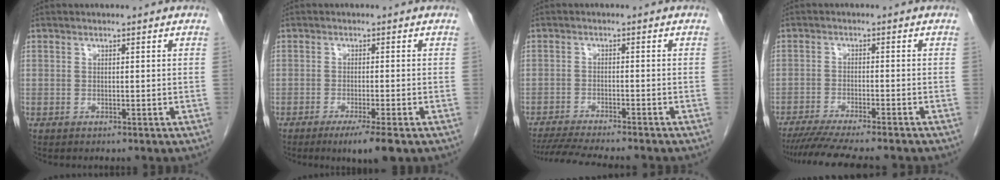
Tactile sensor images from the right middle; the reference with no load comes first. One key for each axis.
{"total": 5.3, "fx": -3.3, "fy": 0.0, "fz": 4.1, "tx": -0.060, "ty": -0.014, "tz": -0.053}
{"total": 11.1, "fx": -9.9, "fy": 0.6, "fz": 5.0, "tx": -0.071, "ty": -0.015, "tz": -0.150}
{"total": 12.4, "fx": -10.9, "fy": 0.8, "fz": 6.0, "tx": -0.080, "ty": -0.020, "tz": -0.161}